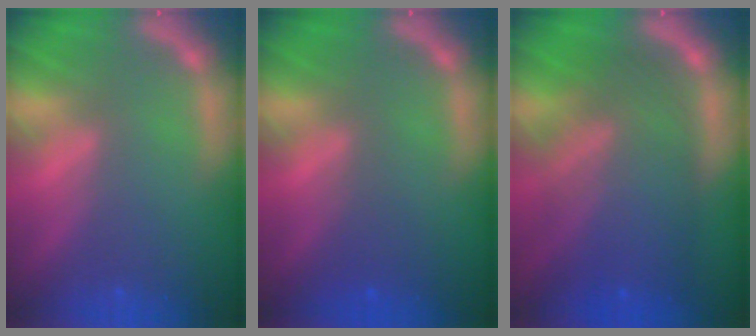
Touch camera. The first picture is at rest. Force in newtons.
{"total": 1.5}
{"total": 10.0}